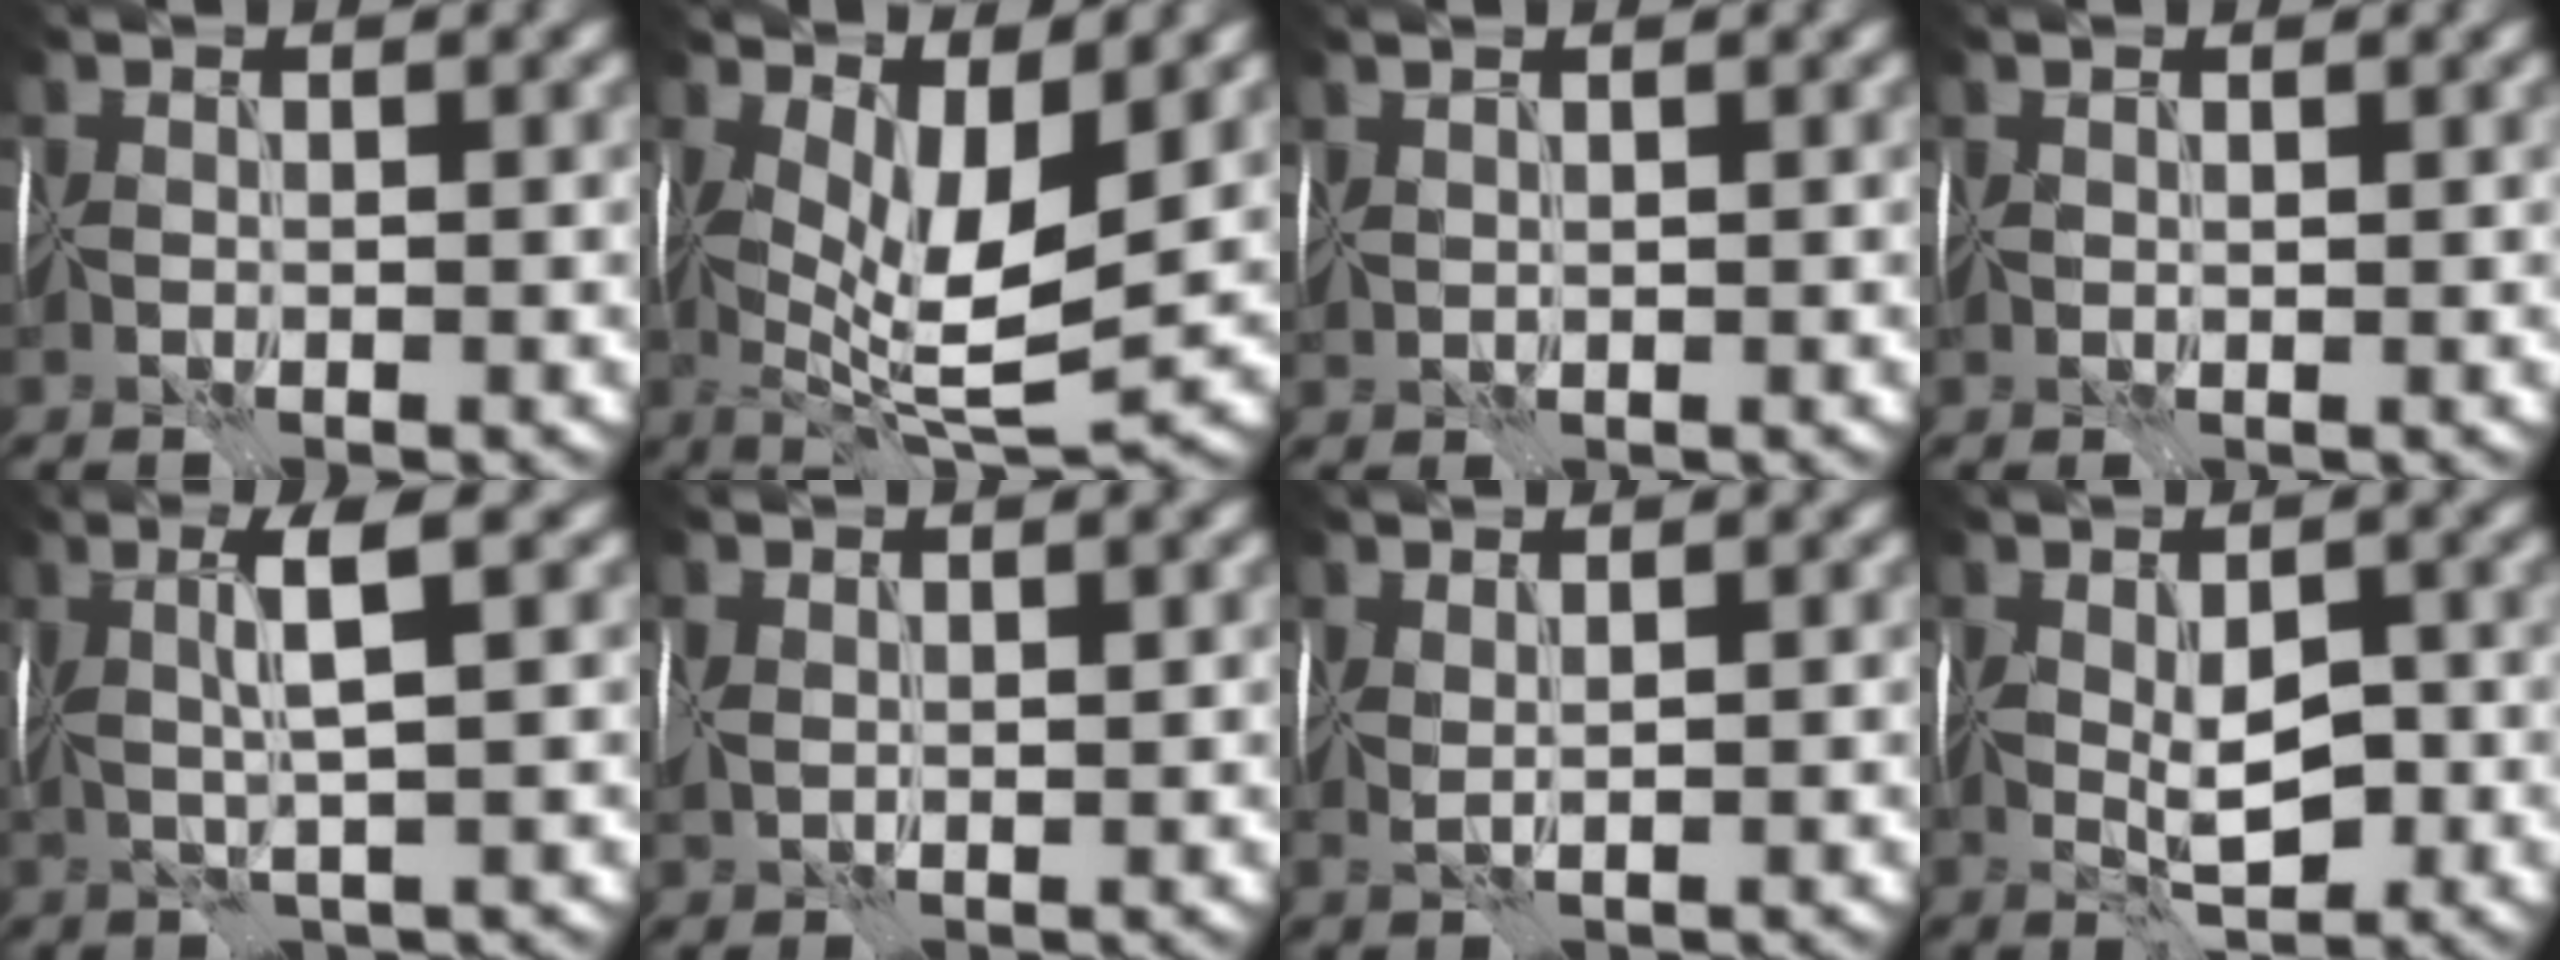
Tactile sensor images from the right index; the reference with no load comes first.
{"total": 8.3, "force": [1.8, 3.1, 7.5], "torque": [-0.143, -0.010, 0.032]}
{"total": 1.5, "force": [1.2, 0.5, 0.6], "torque": [-0.016, 0.006, 0.027]}
{"total": 1.1, "force": [0.7, 0.6, 0.6], "torque": [-0.012, 0.004, 0.014]}
{"total": 4.4, "force": [1.2, 0.5, 4.2], "torque": [-0.079, 0.005, 0.024]}
{"total": 1.6, "force": [0.7, 0.9, 1.1], "torque": [-0.028, 0.004, 0.014]}
{"total": 1.2, "force": [0.9, 0.2, 0.8], "torque": [-0.019, 0.000, 0.017]}
{"total": 4.2, "force": [-0.2, 2.2, 3.6], "torque": [-0.065, -0.005, -0.001]}